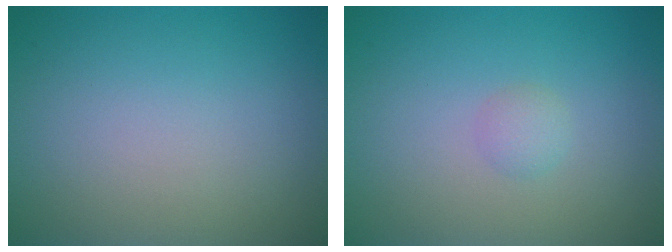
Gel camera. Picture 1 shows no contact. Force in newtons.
{"total": 1.0, "press": 1.0, "slide": 0.1}